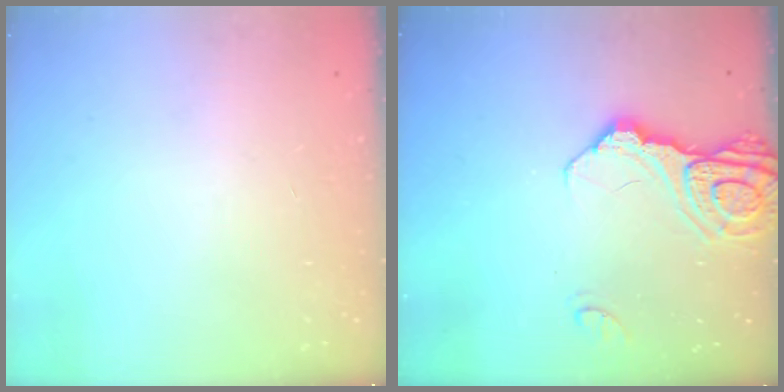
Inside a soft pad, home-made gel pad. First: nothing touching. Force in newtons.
{"total": 13.9, "press": 13.8, "slide": 1.5}